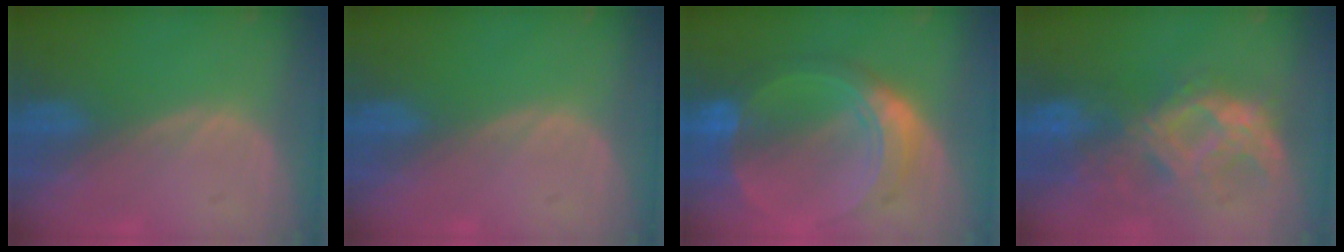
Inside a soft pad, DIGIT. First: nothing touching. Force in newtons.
{"total": 0.0}
{"total": 8.7, "press": 8.7, "slide": 0.7}
{"total": 9.5, "press": 8.9, "slide": 3.5}